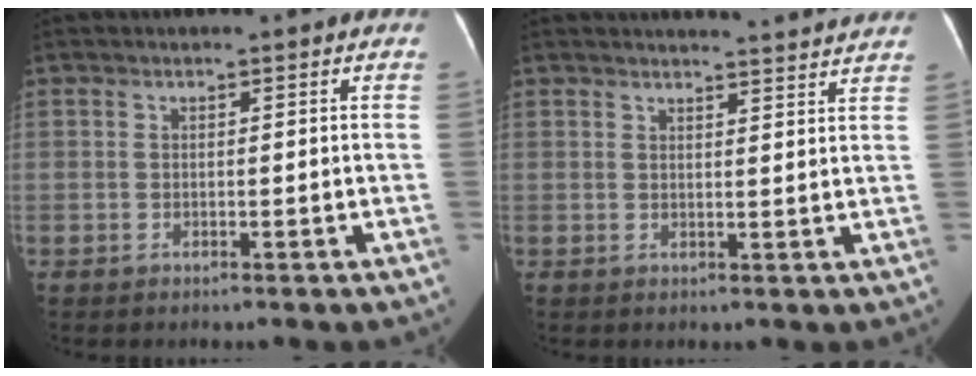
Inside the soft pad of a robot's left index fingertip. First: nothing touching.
{"total": 7.7, "force": [7.6, -0.4, 1.6], "torque": [-0.021, -0.002, 0.074]}